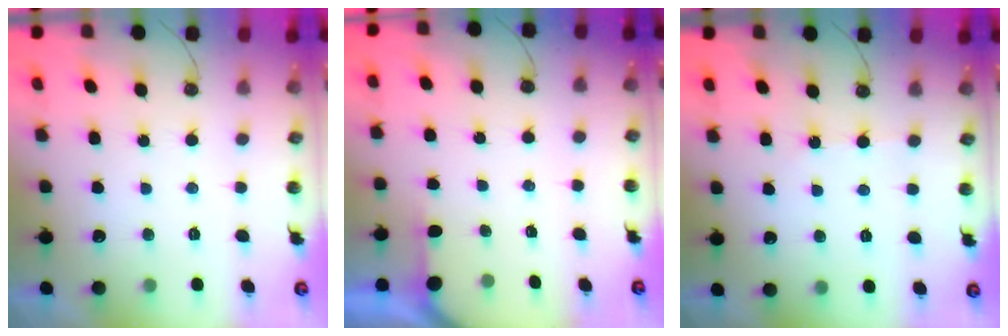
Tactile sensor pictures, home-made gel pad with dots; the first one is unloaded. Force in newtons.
{"total": 1.2, "press": 1.2, "slide": 0.2}
{"total": 1.3, "press": 1.2, "slide": 0.3}